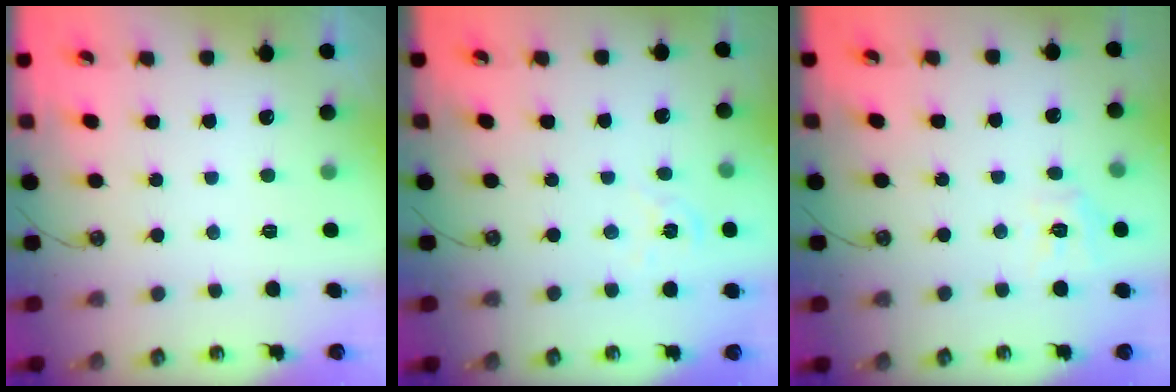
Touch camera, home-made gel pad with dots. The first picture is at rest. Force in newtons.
{"total": 1.9, "press": 1.8, "slide": 0.3}
{"total": 9.5, "press": 9.5, "slide": 1.1}